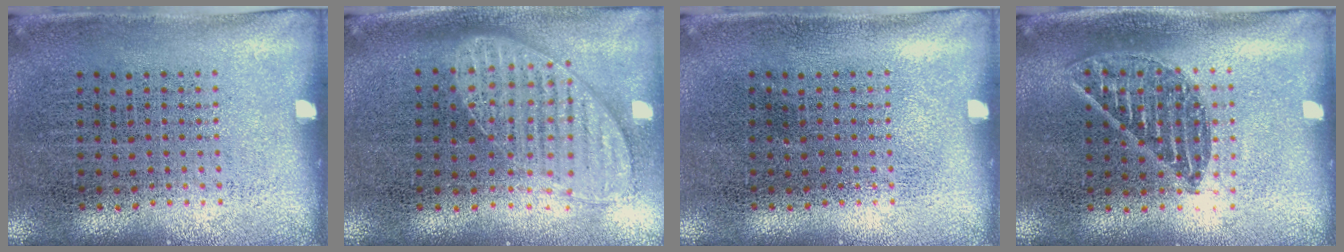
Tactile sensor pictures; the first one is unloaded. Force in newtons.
{"total": 1.2, "press": 1.2, "slide": 0.3}
{"total": 0.0}
{"total": 1.1, "press": 1.0, "slide": 0.4}